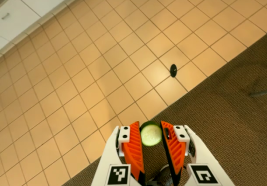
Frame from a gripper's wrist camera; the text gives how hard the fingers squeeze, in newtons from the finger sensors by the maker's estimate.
{"total": 8.5, "left": 8.7, "right": 8.3}